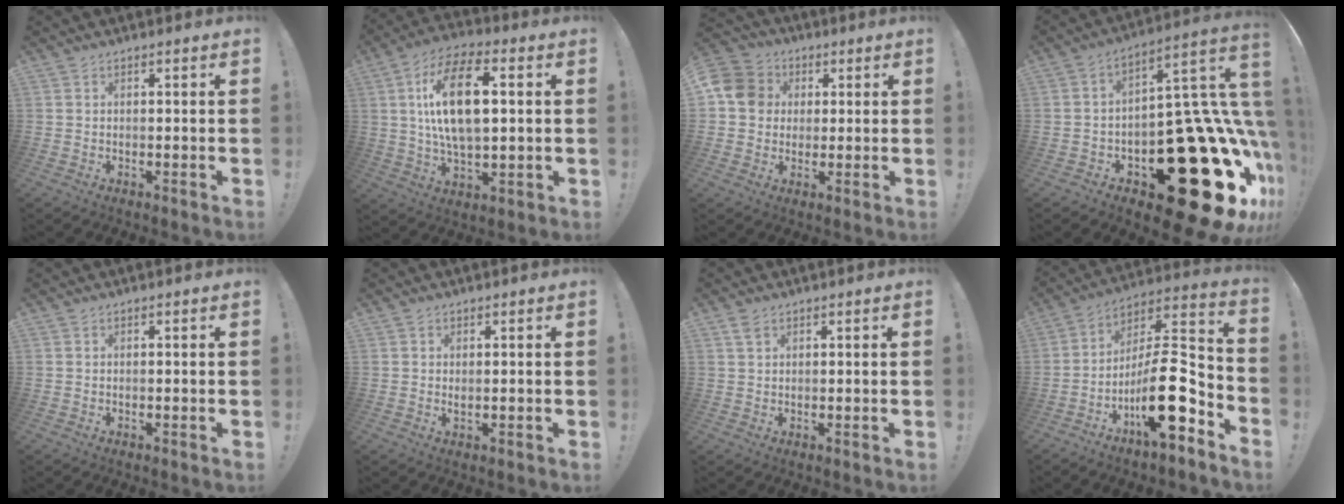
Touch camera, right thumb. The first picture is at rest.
{"total": 18.4, "force": [3.3, 9.5, 15.5], "torque": [-0.264, -0.001, 0.044]}
{"total": 11.2, "force": [1.7, 10.0, 4.8], "torque": [-0.076, 0.008, 0.037]}
{"total": 36.5, "force": [-13.4, 17.7, 28.9], "torque": [-0.297, 0.041, -0.156]}
{"total": 0.0}
{"total": 0.7, "force": [0.4, 0.4, 0.4], "torque": [-0.007, -0.002, 0.007]}
{"total": 2.1, "force": [1.3, 1.3, 1.1], "torque": [-0.015, -0.002, 0.024]}
{"total": 19.1, "force": [-7.6, 6.2, 16.3], "torque": [-0.277, 0.034, -0.124]}